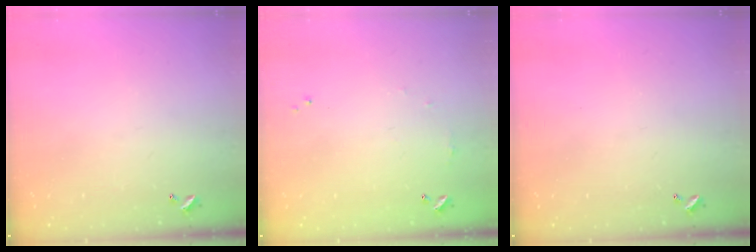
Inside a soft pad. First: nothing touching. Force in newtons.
{"total": 4.7, "press": 4.7, "slide": 0.7}
{"total": 0.0}